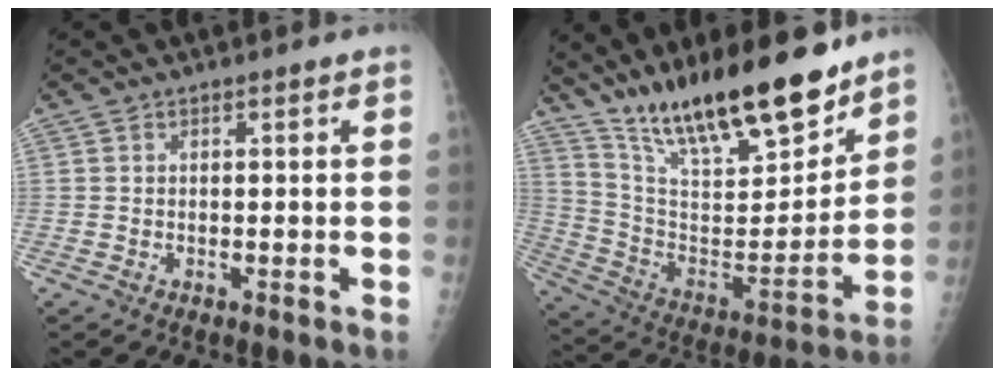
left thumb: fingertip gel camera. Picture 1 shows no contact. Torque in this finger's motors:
{"motor_torque": [1.63, 0.97, 1.41, -1.36, 0.14]}